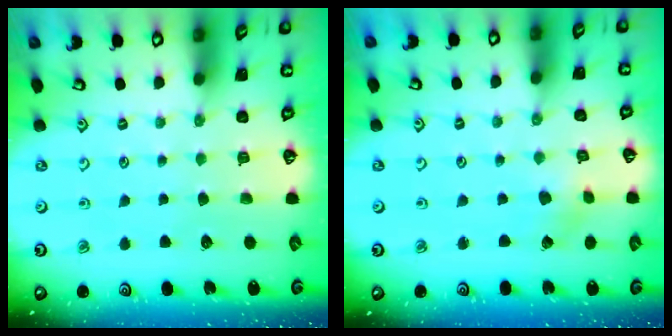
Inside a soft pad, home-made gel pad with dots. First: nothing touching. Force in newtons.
{"total": 2.3, "press": 2.3, "slide": 0.3}